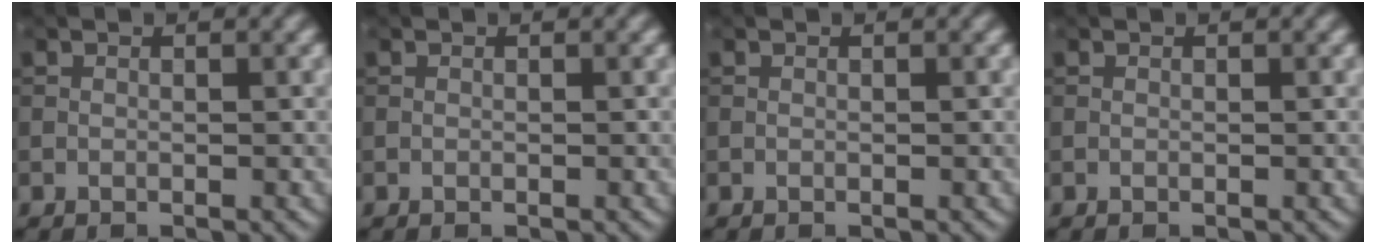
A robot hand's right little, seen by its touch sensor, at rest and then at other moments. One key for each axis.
{"total": 0.0}
{"total": 0.0}
{"total": 0.0}